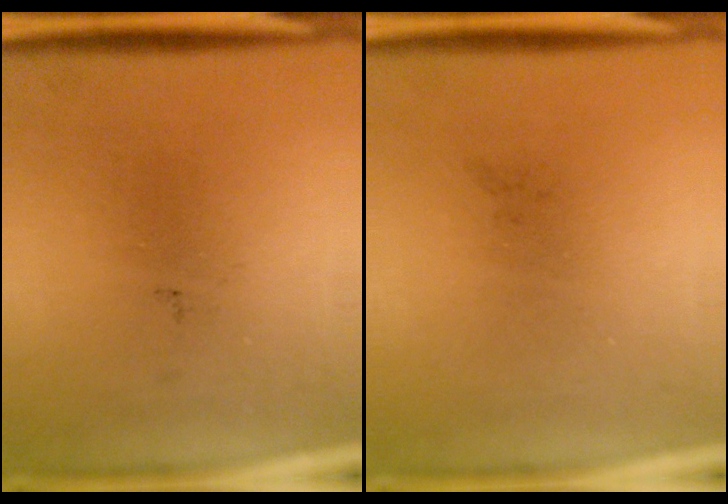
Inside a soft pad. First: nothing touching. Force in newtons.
{"total": 0.0}